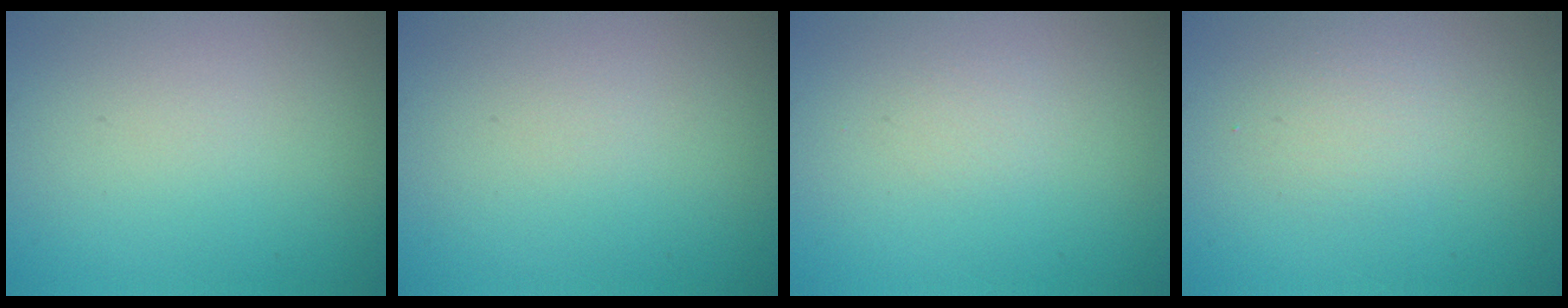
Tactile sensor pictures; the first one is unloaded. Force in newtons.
{"total": 0.0}
{"total": 0.6, "press": 0.6, "slide": 0.1}
{"total": 1.7, "press": 1.7, "slide": 0.1}